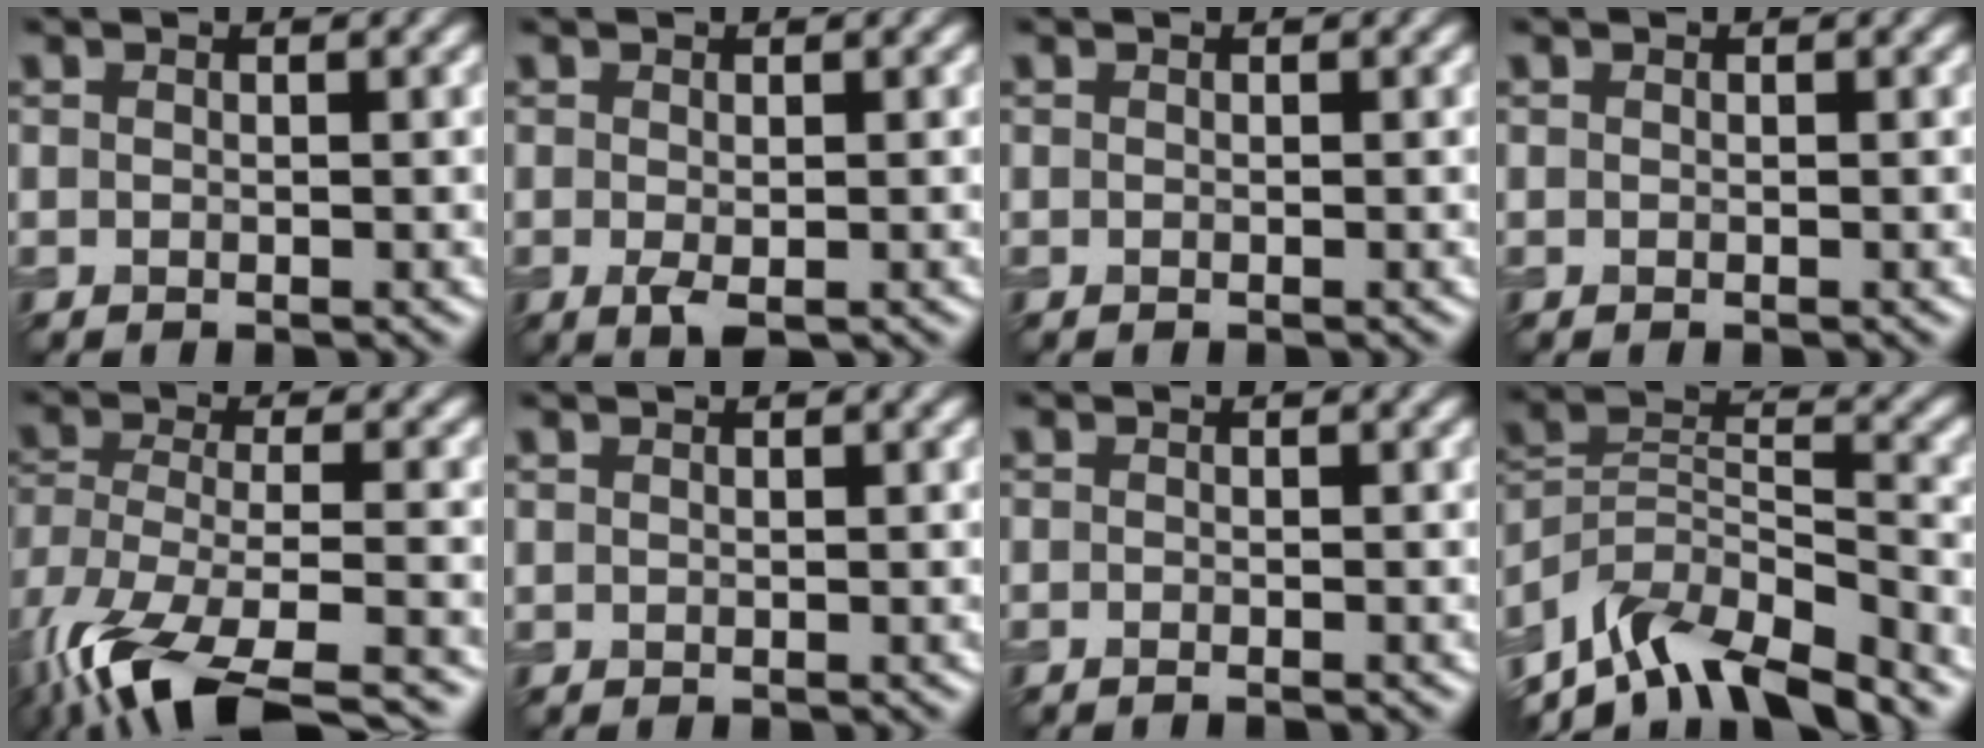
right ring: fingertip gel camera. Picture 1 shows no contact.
{"total": 1.4, "force": [-0.4, 0.3, 1.3], "torque": [-0.027, -0.008, -0.008]}
{"total": 0.0}
{"total": 0.0}
{"total": 12.3, "force": [-8.8, 4.4, 7.5], "torque": [-0.168, -0.039, -0.135]}
{"total": 0.0}
{"total": 0.8, "force": [-0.7, 0.1, 0.4], "torque": [-0.005, -0.006, -0.013]}
{"total": 10.5, "force": [-8.2, 3.3, 5.7], "torque": [-0.096, 0.011, -0.158]}